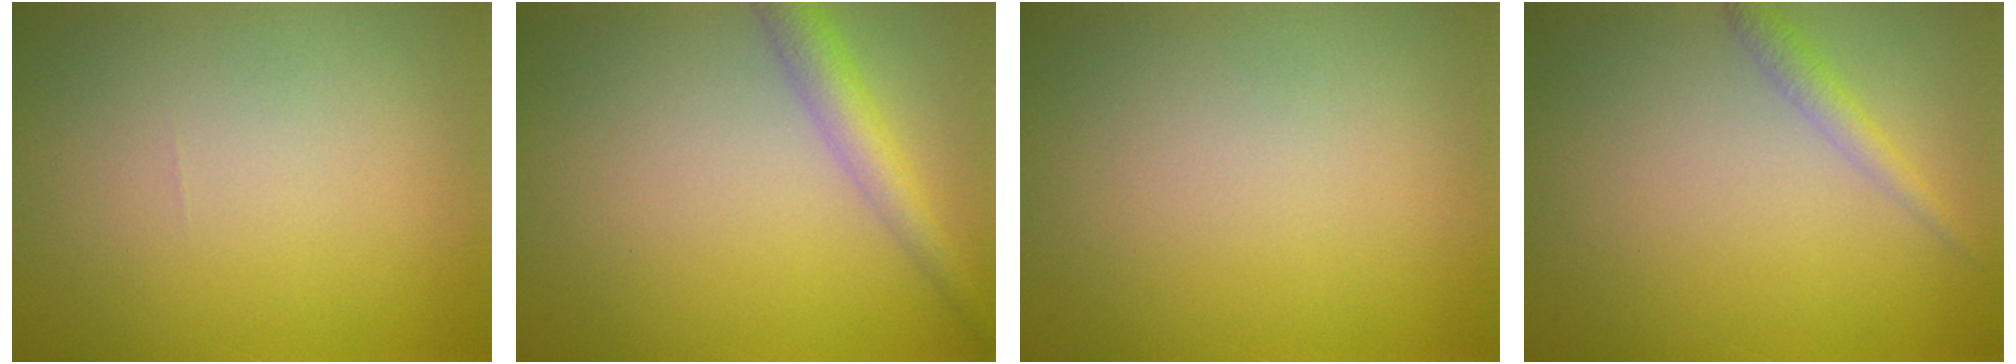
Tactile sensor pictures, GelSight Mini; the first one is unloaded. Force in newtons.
{"total": 2.9, "press": 2.9, "slide": 0.0}
{"total": 0.0}
{"total": 1.5, "press": 1.5, "slide": 0.1}